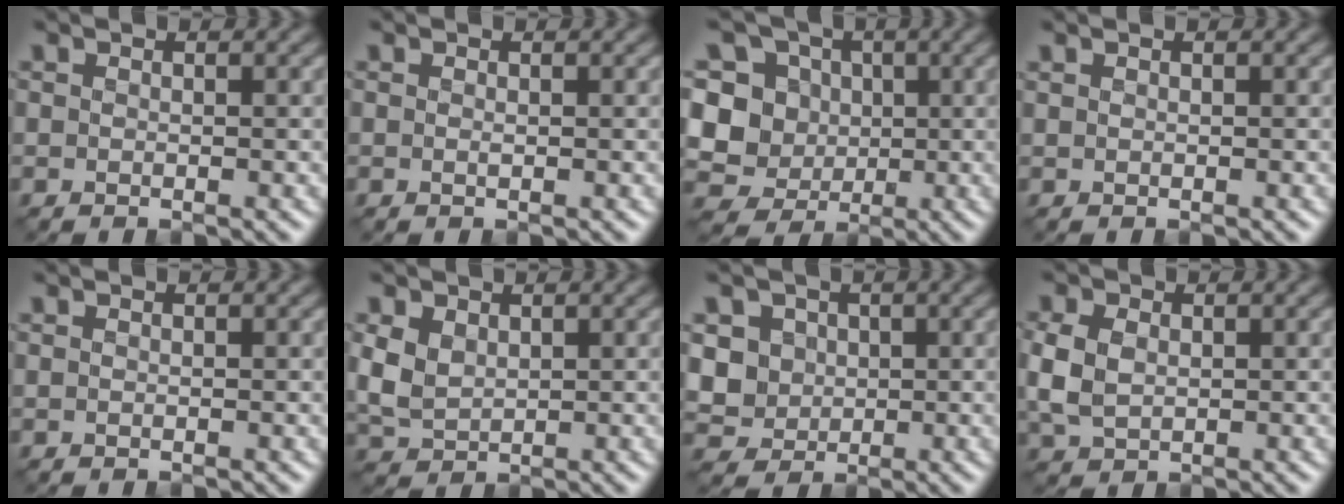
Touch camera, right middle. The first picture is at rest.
{"total": 0.0}
{"total": 9.8, "force": [1.5, 8.9, 3.8], "torque": [-0.087, 0.022, 0.012]}
{"total": 0.0}
{"total": 0.0}
{"total": 3.3, "force": [0.9, 2.4, 2.1], "torque": [-0.058, -0.003, 0.022]}
{"total": 5.1, "force": [1.0, 4.5, 2.0], "torque": [-0.049, 0.008, 0.023]}
{"total": 3.7, "force": [0.2, 2.8, 2.4], "torque": [-0.066, 0.000, 0.007]}